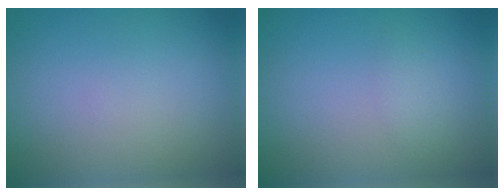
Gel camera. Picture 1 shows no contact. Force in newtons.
{"total": 0.9, "press": 0.9, "slide": 0.1}